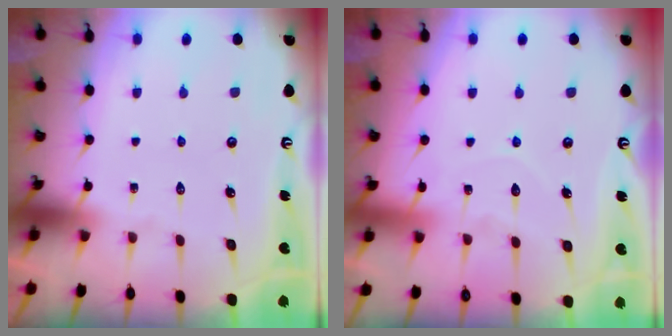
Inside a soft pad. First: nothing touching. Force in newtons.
{"total": 6.4, "press": 6.4, "slide": 0.7}